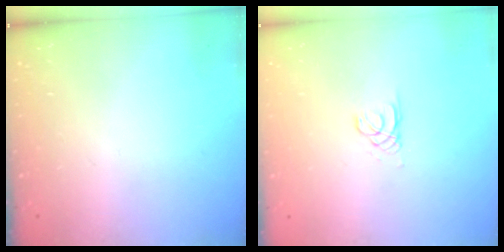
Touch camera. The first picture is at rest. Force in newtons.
{"total": 0.8, "press": 0.8, "slide": 0.1}